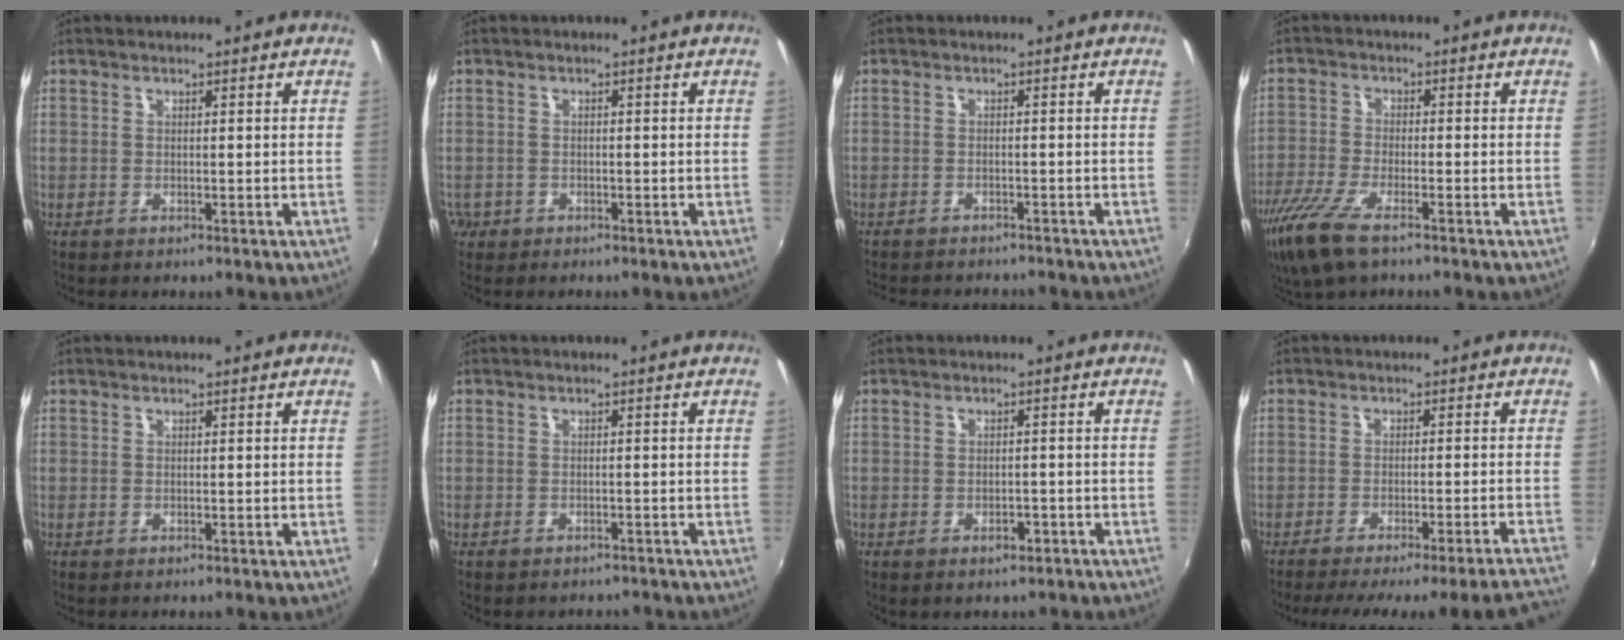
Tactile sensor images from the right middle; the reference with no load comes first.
{"total": 2.5, "force": [-1.4, 2.0, 0.6], "torque": [-0.020, -0.003, -0.024]}
{"total": 7.5, "force": [-6.9, 1.9, 2.4], "torque": [-0.061, -0.017, -0.100]}
{"total": 10.1, "force": [-6.9, 2.7, 6.8], "torque": [-0.165, -0.035, -0.137]}
{"total": 0.0}
{"total": 3.5, "force": [-3.1, 1.4, 0.9], "torque": [-0.019, -0.014, -0.040]}
{"total": 2.7, "force": [-1.8, 1.6, 1.2], "torque": [-0.023, -0.003, -0.021]}
{"total": 18.5, "force": [-16.9, -1.0, 7.5], "torque": [-0.109, -0.030, -0.232]}